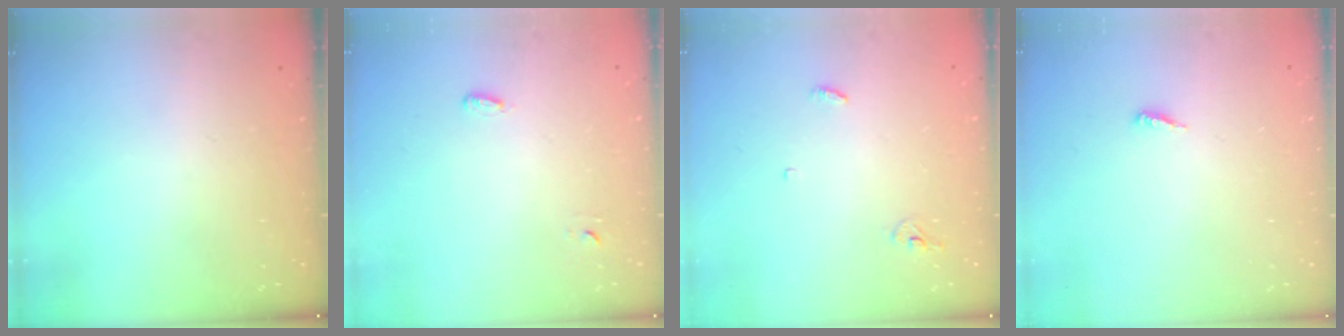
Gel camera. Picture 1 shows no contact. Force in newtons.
{"total": 2.8, "press": 2.7, "slide": 0.6}
{"total": 3.1, "press": 3.1, "slide": 0.2}
{"total": 3.9, "press": 3.9, "slide": 0.3}